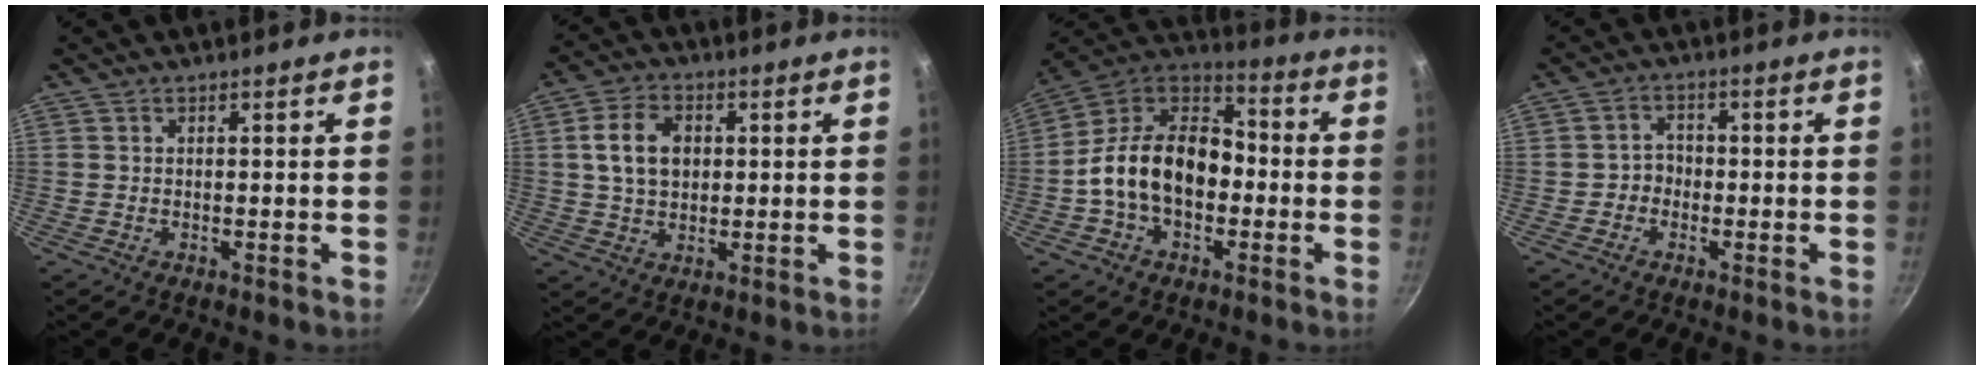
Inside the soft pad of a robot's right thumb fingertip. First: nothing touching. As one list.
[{"total": 9.2, "force": [1.6, 6.6, 6.2], "torque": [-0.097, 0.007, 0.025]}, {"total": 17.8, "force": [-2.6, 12.2, 12.6], "torque": [-0.183, 0.051, -0.065]}, {"total": 3.0, "force": [-1.1, 2.6, 1.1], "torque": [0.006, 0.017, -0.023]}]